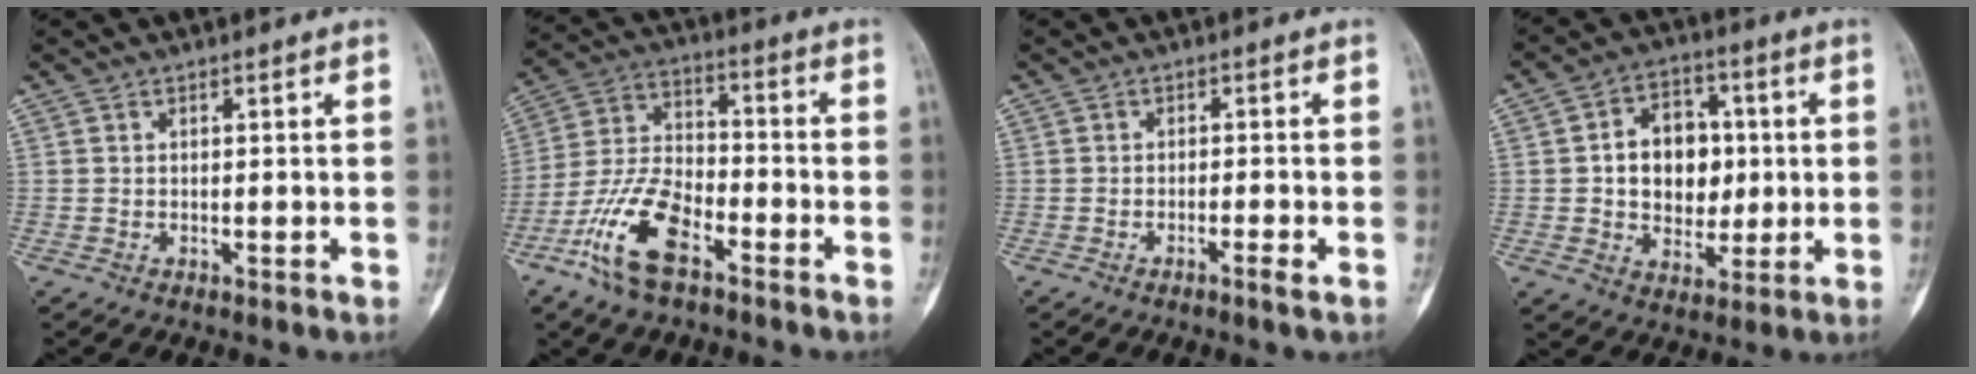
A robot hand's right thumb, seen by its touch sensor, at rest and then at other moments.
{"total": 13.7, "force": [-7.5, 5.9, 9.8], "torque": [-0.203, 0.041, -0.150]}
{"total": 2.2, "force": [-1.2, -0.1, 1.8], "torque": [-0.041, 0.004, -0.025]}
{"total": 12.8, "force": [0.9, 9.6, 8.4], "torque": [-0.074, 0.011, 0.017]}